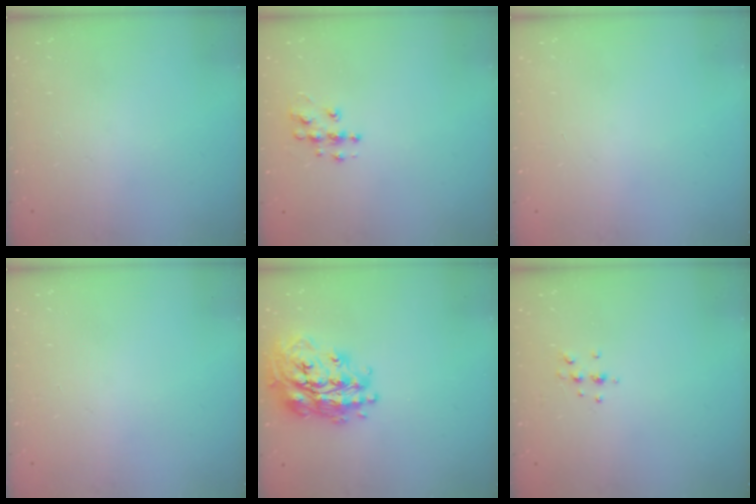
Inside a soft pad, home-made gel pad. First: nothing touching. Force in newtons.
{"total": 7.0, "press": 7.0, "slide": 0.3}
{"total": 0.0}
{"total": 0.0}
{"total": 21.0, "press": 20.9, "slide": 1.5}
{"total": 3.8, "press": 3.6, "slide": 1.1}